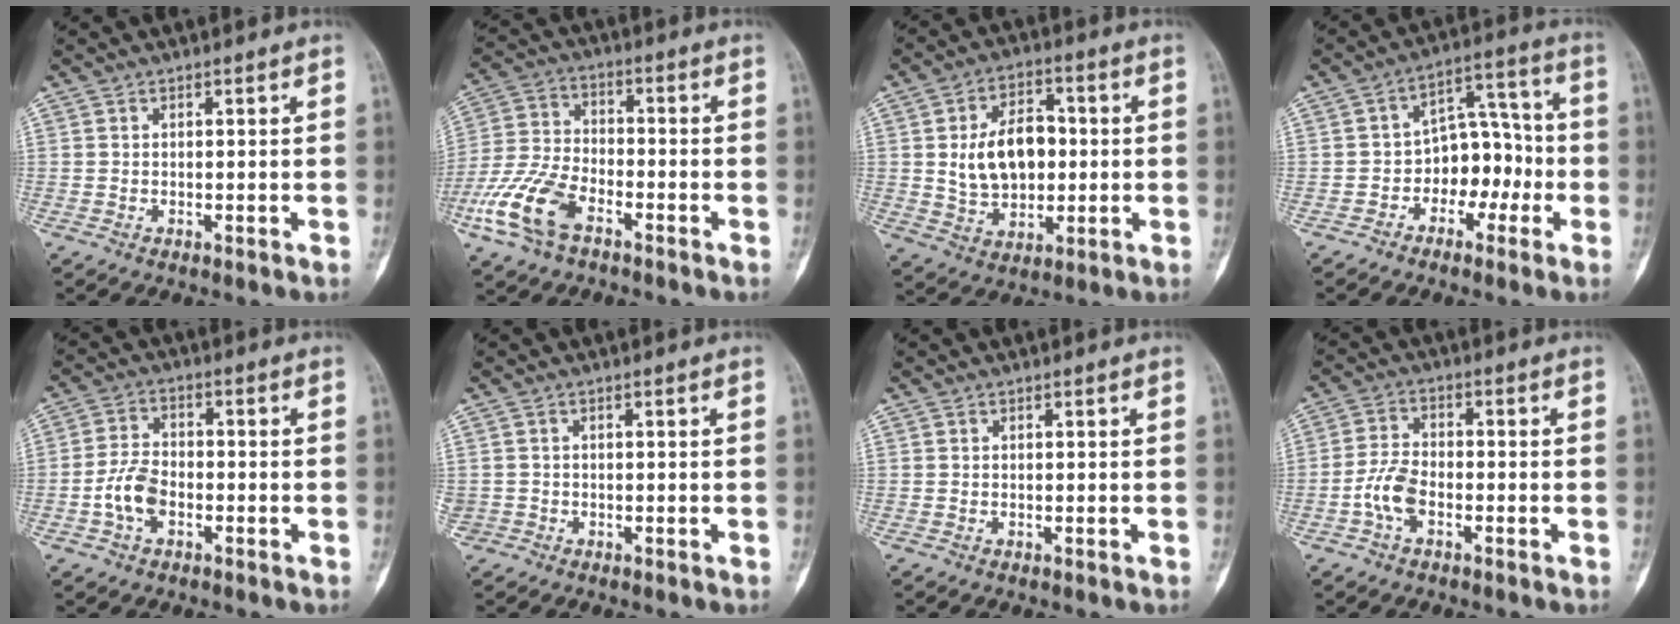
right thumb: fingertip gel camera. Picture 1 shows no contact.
{"total": 12.4, "force": [-6.4, 6.6, 8.3], "torque": [-0.181, 0.022, -0.129]}
{"total": 12.8, "force": [0.9, 8.6, 9.5], "torque": [-0.129, 0.008, 0.020]}
{"total": 9.8, "force": [-2.9, 7.0, 6.3], "torque": [-0.050, 0.050, -0.054]}
{"total": 6.6, "force": [-2.3, 4.1, 4.7], "torque": [-0.089, 0.021, -0.049]}
{"total": 1.6, "force": [-0.6, 1.5, 0.4], "torque": [-0.006, 0.008, -0.011]}
{"total": 0.0}
{"total": 5.9, "force": [-2.3, 3.2, 4.3], "torque": [-0.089, 0.021, -0.050]}